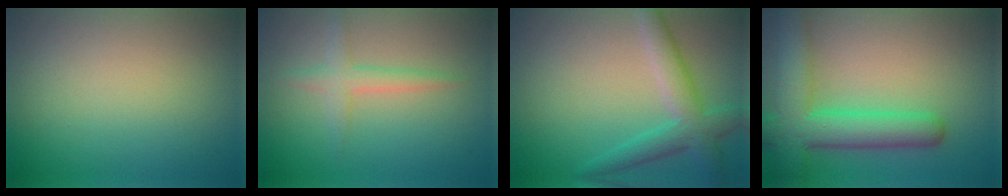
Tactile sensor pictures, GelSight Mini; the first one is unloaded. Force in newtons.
{"total": 2.2, "press": 2.2, "slide": 0.1}
{"total": 3.4, "press": 3.4, "slide": 0.1}
{"total": 8.0, "press": 8.0, "slide": 0.4}